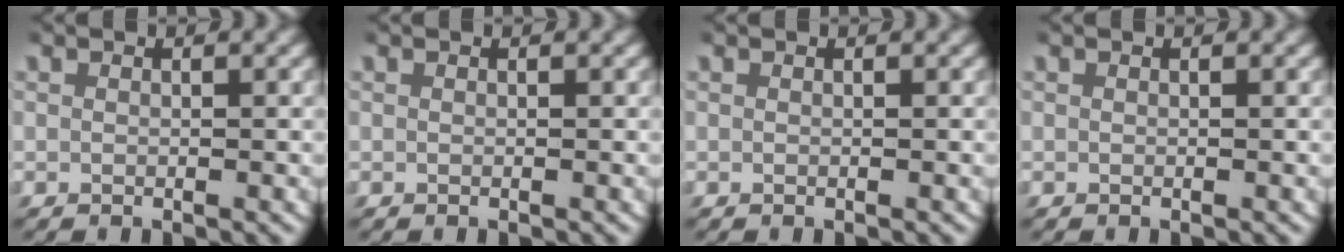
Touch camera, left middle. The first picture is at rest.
{"total": 0.0}
{"total": 0.0}
{"total": 0.0}